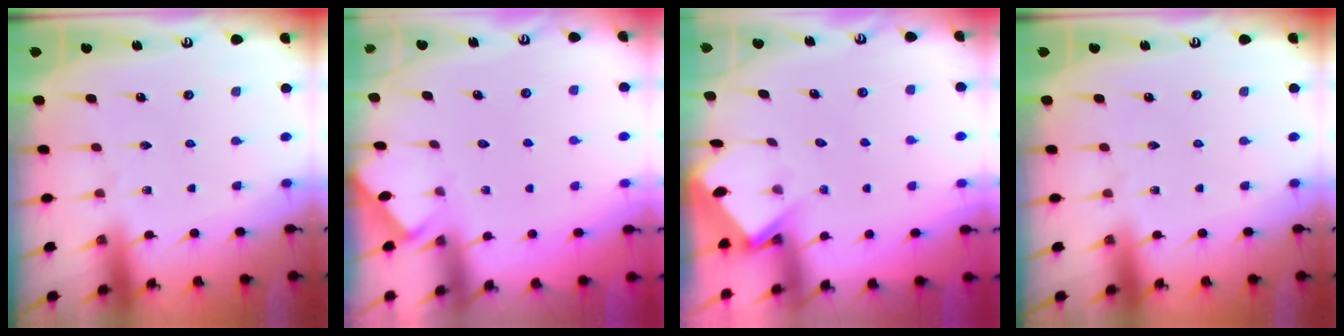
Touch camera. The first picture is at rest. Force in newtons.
{"total": 1.7, "press": 1.7, "slide": 0.3}
{"total": 3.9, "press": 3.8, "slide": 0.3}
{"total": 0.0}